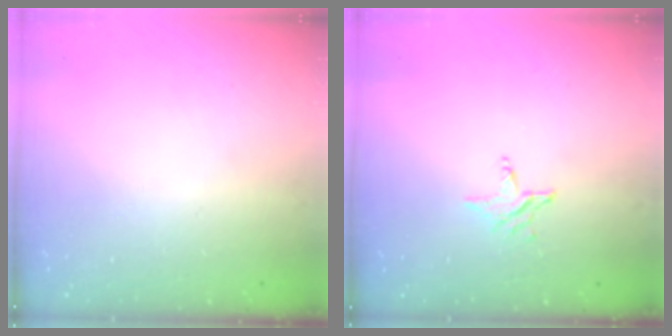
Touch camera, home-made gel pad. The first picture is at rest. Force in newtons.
{"total": 3.0, "press": 3.0, "slide": 0.3}